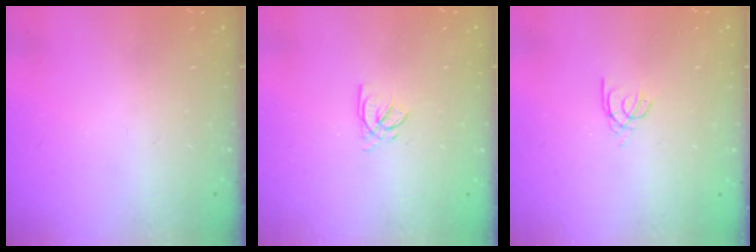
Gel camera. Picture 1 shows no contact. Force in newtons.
{"total": 2.3, "press": 2.3, "slide": 0.3}
{"total": 2.2, "press": 2.2, "slide": 0.2}